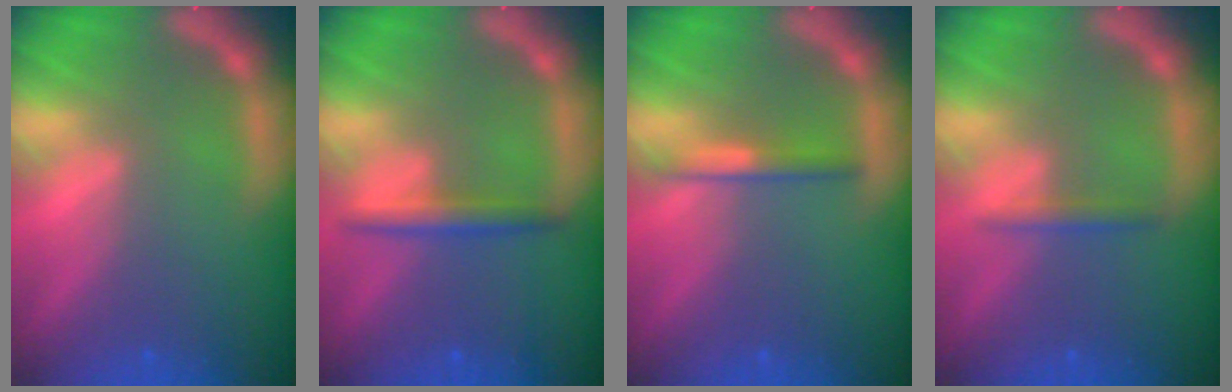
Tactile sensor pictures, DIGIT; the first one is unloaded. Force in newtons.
{"total": 2.4}
{"total": 2.0}
{"total": 1.4}